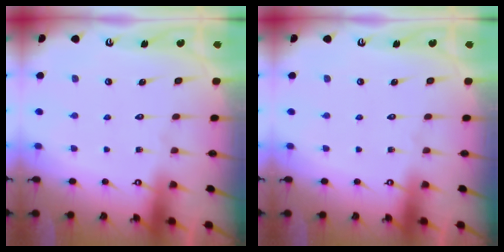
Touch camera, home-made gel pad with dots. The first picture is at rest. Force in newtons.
{"total": 0.0}